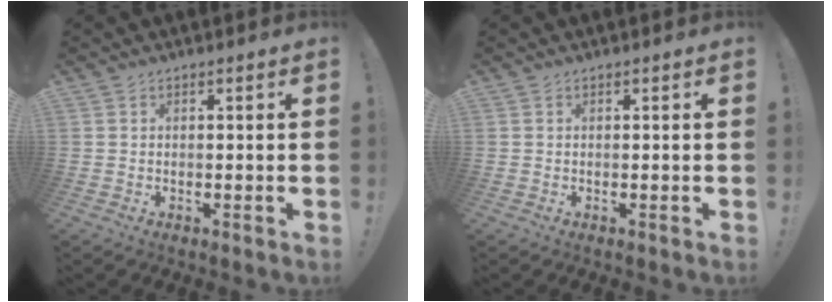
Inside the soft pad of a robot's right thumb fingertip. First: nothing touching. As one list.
[{"total": 0.0}]